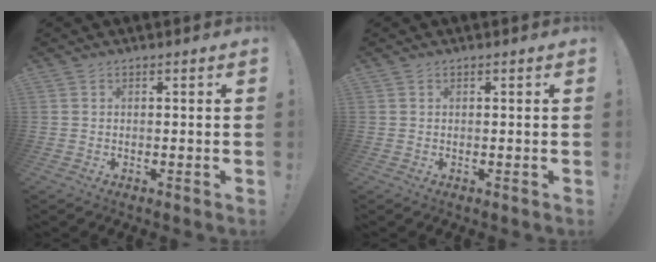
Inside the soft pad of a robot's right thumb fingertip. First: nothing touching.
{"total": 0.0}